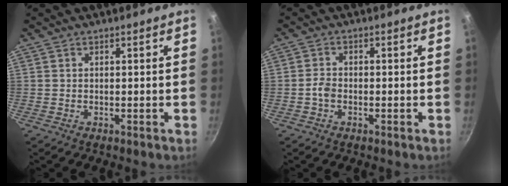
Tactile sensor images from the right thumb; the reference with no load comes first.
{"total": 2.2, "force": [-0.8, 1.4, 1.5], "torque": [-0.032, 0.013, -0.020]}